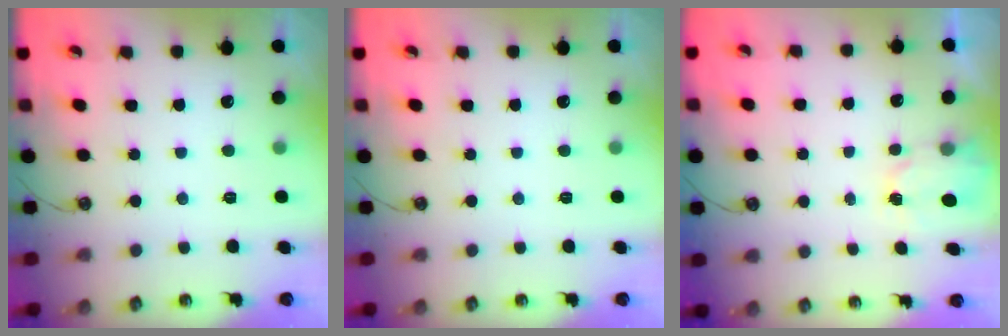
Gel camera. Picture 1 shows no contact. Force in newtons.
{"total": 0.0}
{"total": 2.3, "press": 2.3, "slide": 0.4}